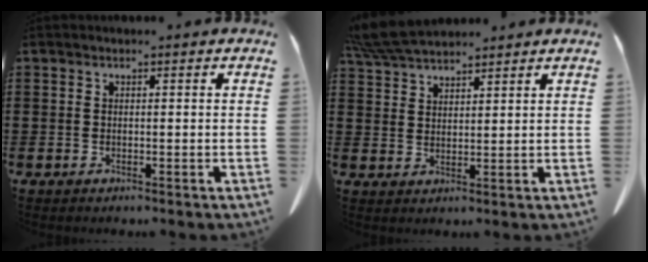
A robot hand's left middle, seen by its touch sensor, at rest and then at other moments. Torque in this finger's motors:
{"motor_torque": [0.20, 0.06, 0.13, 0.07]}